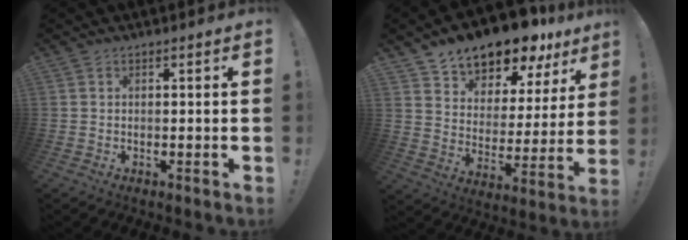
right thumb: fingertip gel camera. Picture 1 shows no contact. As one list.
[{"total": 13.7, "force": [12.3, 4.7, 3.8], "torque": [-0.071, -0.107, 0.216]}]